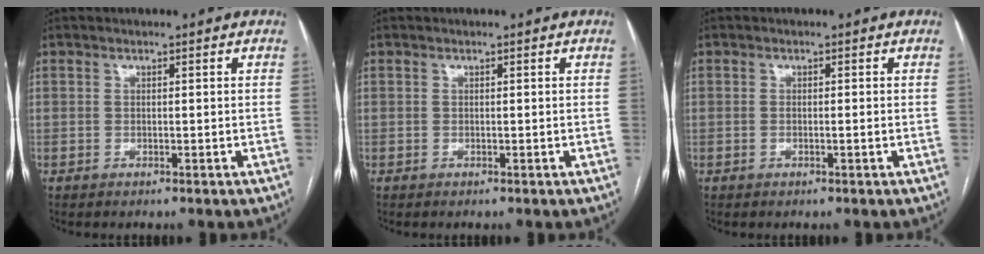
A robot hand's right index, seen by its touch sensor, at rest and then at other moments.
{"total": 0.0}
{"total": 1.0, "force": [-0.2, 0.1, 1.0], "torque": [-0.020, 0.000, 0.000]}